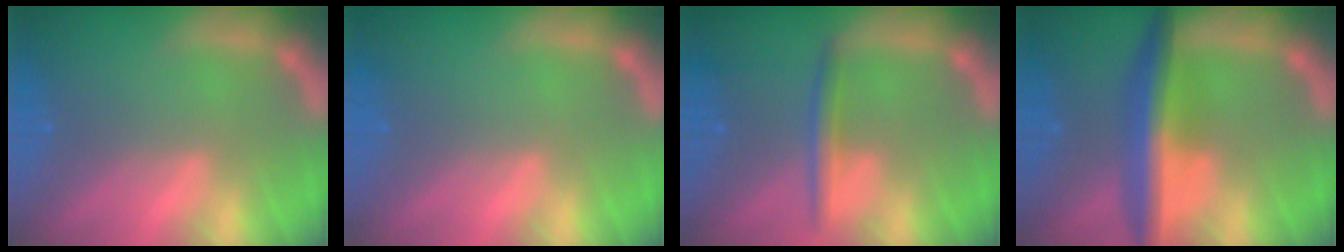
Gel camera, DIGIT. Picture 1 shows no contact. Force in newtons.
{"total": 0.0}
{"total": 2.4}
{"total": 7.1}